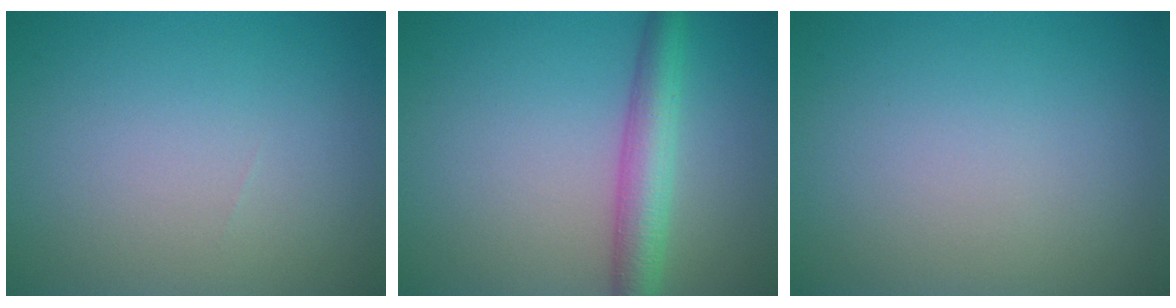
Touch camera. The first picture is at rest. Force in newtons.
{"total": 4.3, "press": 4.3, "slide": 0.3}
{"total": 0.0}